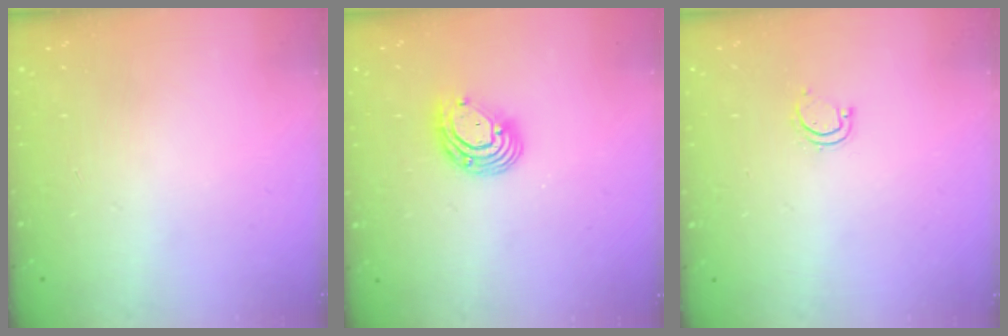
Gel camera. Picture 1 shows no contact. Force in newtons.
{"total": 9.6, "press": 9.4, "slide": 1.9}
{"total": 4.1, "press": 4.1, "slide": 0.3}